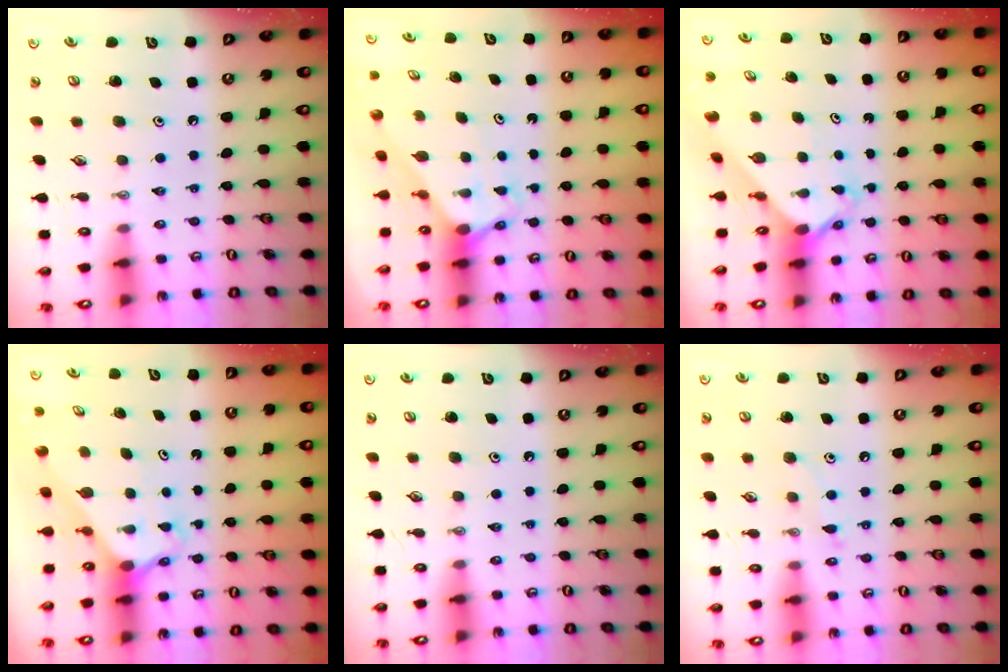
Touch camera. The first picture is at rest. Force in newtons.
{"total": 2.9, "press": 2.9, "slide": 0.0}
{"total": 2.6, "press": 2.6, "slide": 0.2}
{"total": 2.7, "press": 2.7, "slide": 0.1}
{"total": 0.0}
{"total": 5.7, "press": 5.7, "slide": 0.3}